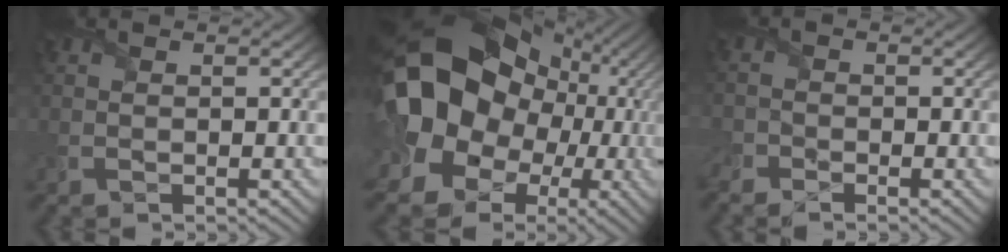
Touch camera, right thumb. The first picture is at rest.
{"total": 20.8, "force": [2.6, 16.9, 11.9], "torque": [-0.245, -0.019, 0.057]}
{"total": 2.1, "force": [-1.9, 0.8, 0.4], "torque": [-0.011, -0.005, -0.041]}